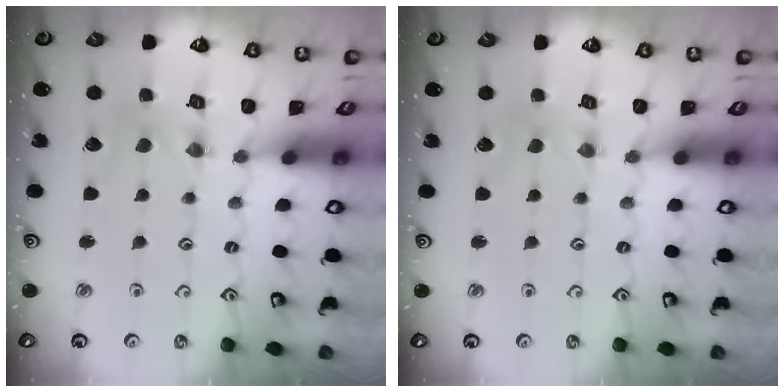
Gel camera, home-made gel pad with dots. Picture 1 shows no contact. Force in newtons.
{"total": 0.0}